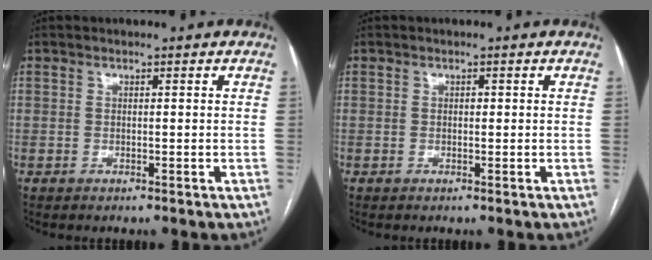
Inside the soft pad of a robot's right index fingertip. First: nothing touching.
{"total": 0.6, "force": [0.1, 0.4, 0.4], "torque": [-0.006, 0.001, 0.001]}